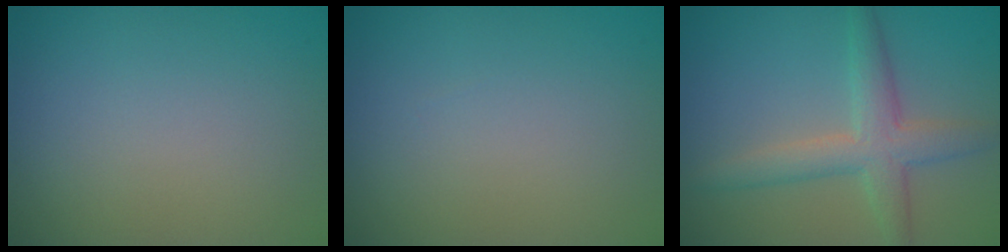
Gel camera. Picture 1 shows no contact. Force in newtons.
{"total": 0.0}
{"total": 4.2, "press": 4.2, "slide": 0.1}